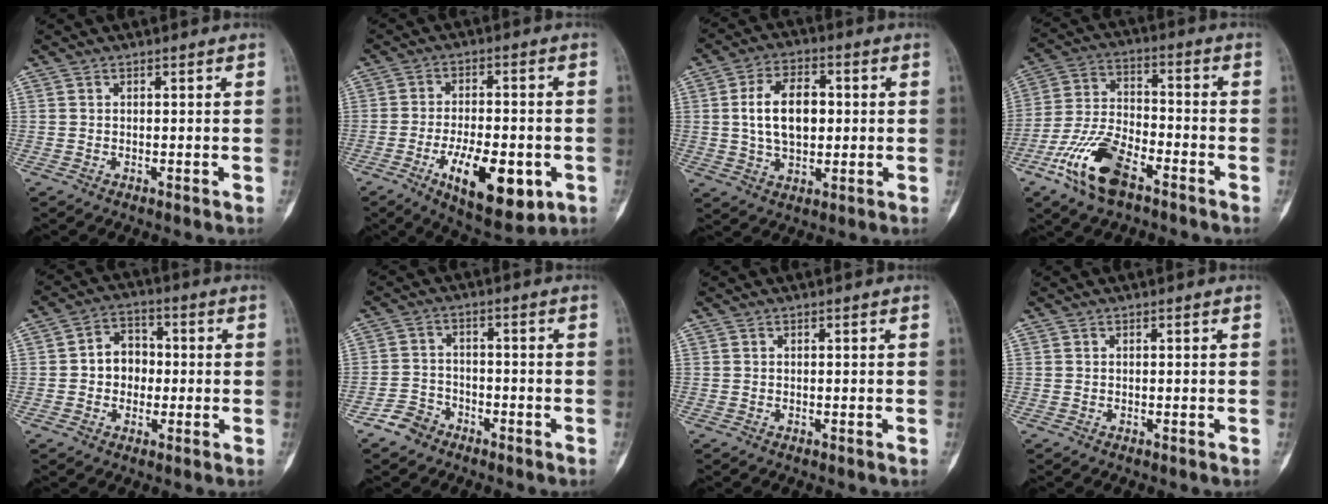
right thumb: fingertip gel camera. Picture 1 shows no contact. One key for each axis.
{"total": 14.6, "fx": -5.2, "fy": 6.1, "fz": 12.2, "tx": -0.173, "ty": 0.005, "tz": -0.073}
{"total": 11.3, "fx": 1.0, "fy": 6.9, "fz": 8.9, "tx": -0.139, "ty": 0.008, "tz": 0.020}
{"total": 13.6, "fx": -7.6, "fy": 6.0, "fz": 9.6, "tx": -0.194, "ty": 0.034, "tz": -0.148}
{"total": 7.0, "fx": -0.3, "fy": 5.8, "fz": 3.9, "tx": -0.026, "ty": 0.019, "tz": -0.015}
{"total": 4.6, "fx": -3.4, "fy": 3.1, "fz": 0.7, "tx": 0.004, "ty": 0.026, "tz": -0.065}
{"total": 0.0}
{"total": 0.0}